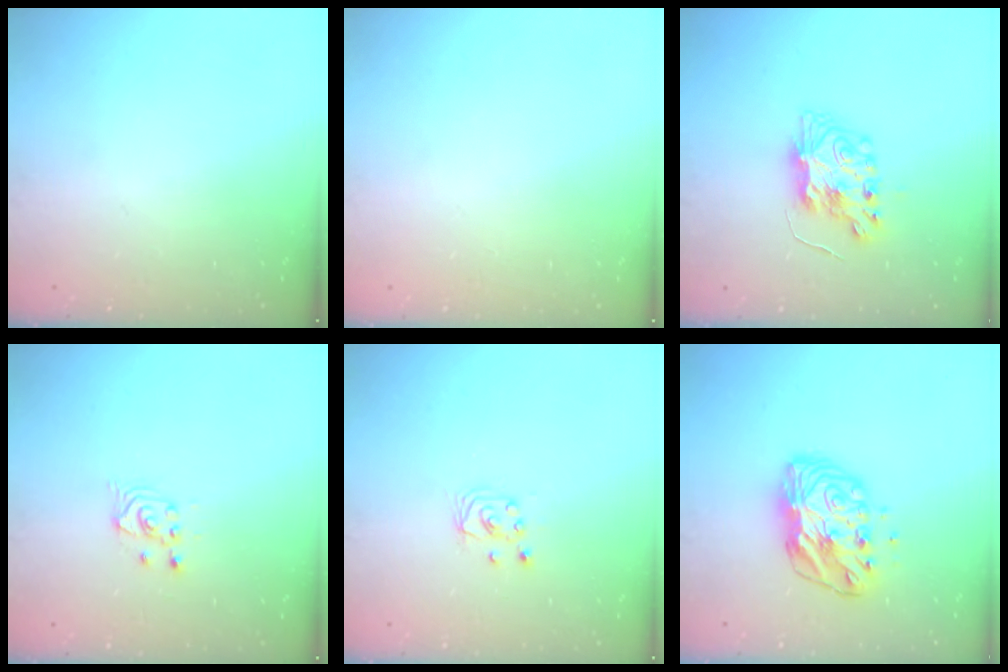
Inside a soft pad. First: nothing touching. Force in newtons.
{"total": 0.0}
{"total": 9.1, "press": 9.0, "slide": 0.8}
{"total": 2.6, "press": 2.6, "slide": 0.1}
{"total": 2.4, "press": 2.4, "slide": 0.2}
{"total": 12.7, "press": 12.7, "slide": 1.0}